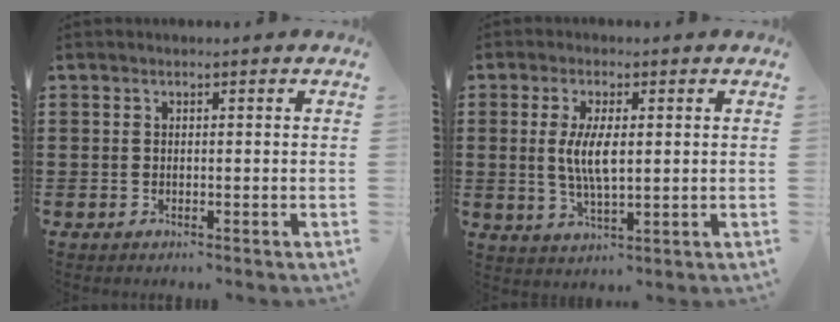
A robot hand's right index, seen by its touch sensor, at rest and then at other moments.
{"total": 5.8, "force": [0.5, 2.0, 5.5], "torque": [-0.113, 0.004, 0.005]}